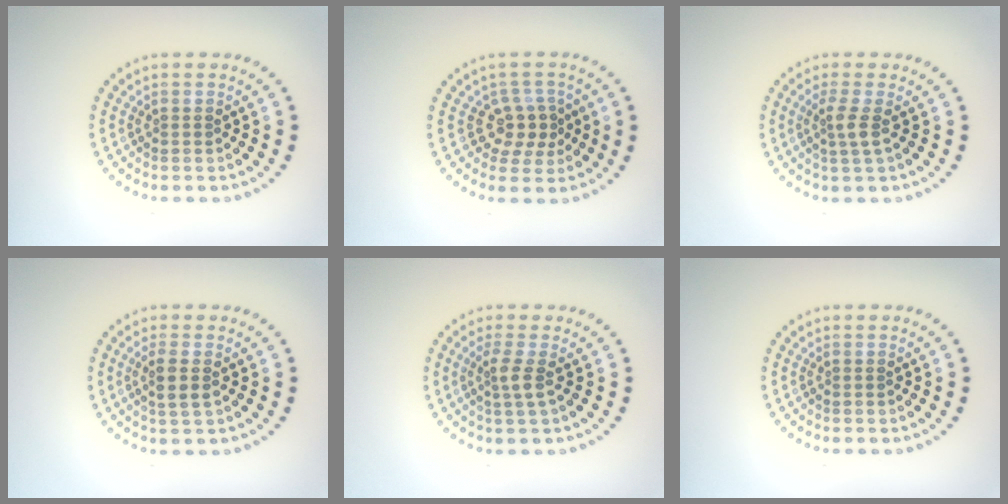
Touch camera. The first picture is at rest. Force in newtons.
{"total": 2.9, "press": 2.5, "slide": 1.3}
{"total": 1.9, "press": 1.5, "slide": 1.3}
{"total": 2.0, "press": 1.8, "slide": 0.9}
{"total": 1.9, "press": 1.5, "slide": 1.3}
{"total": 0.0}